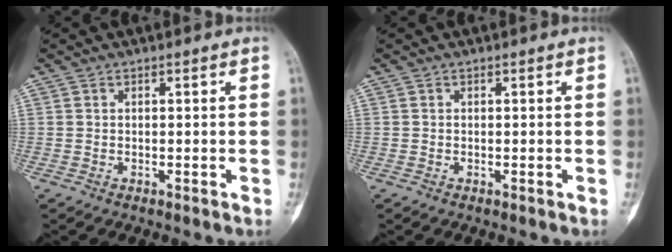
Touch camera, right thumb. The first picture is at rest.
{"total": 0.0}